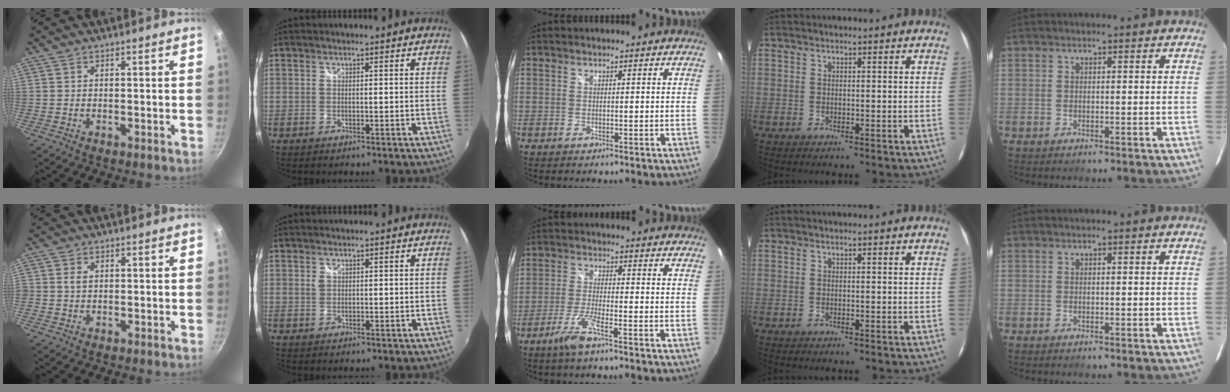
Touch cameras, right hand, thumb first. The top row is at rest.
{"thumb": {"total": 1.8, "force": [0.3, 1.4, 1.0], "torque": [-0.014, 0.002, 0.005]}, "index": {"total": 1.0, "force": [0.4, 0.9, 0.2], "torque": [0.000, 0.002, 0.004]}, "middle": {"total": 5.8, "force": [-4.0, 0.4, 4.2], "torque": [-0.100, -0.008, -0.079]}}